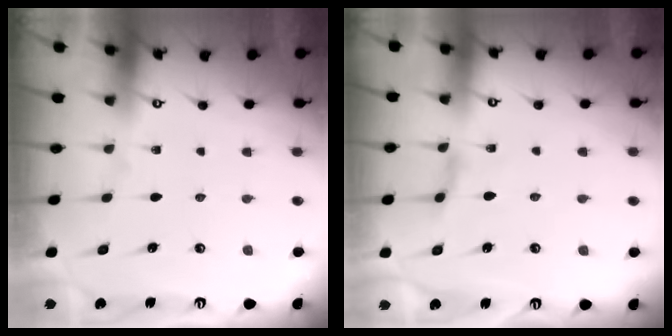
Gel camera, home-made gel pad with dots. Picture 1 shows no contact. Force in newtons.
{"total": 2.7, "press": 2.6, "slide": 0.5}